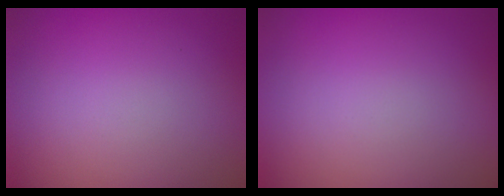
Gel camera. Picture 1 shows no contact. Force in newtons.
{"total": 0.0}